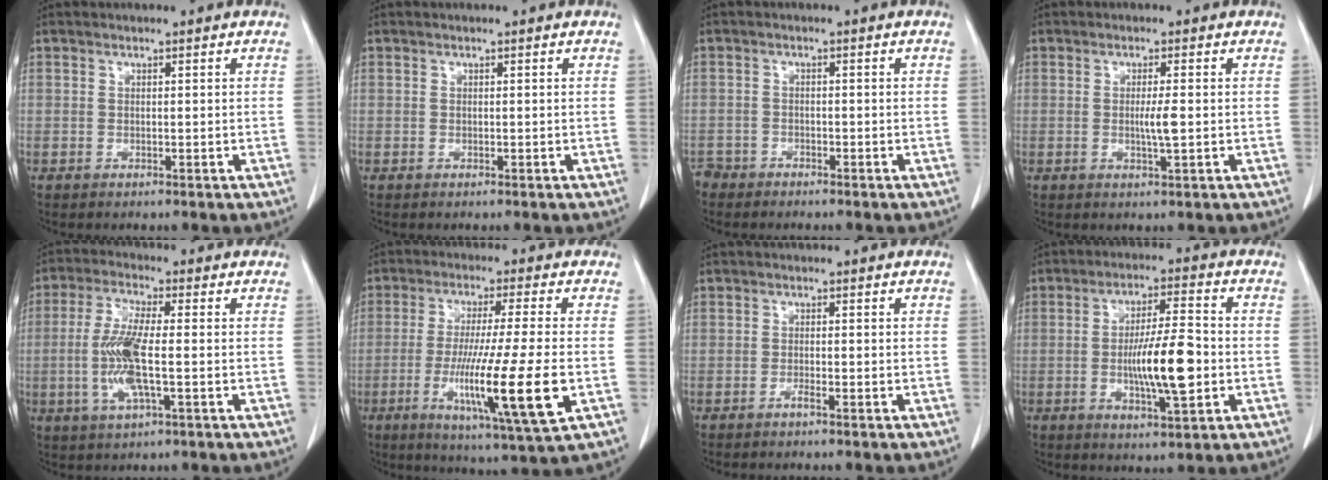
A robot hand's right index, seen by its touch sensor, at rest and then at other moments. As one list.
[{"total": 0.0}, {"total": 3.1, "force": [-2.8, 1.3, -0.1], "torque": [0.001, 0.000, -0.054]}, {"total": 2.8, "force": [-0.2, -0.1, 2.8], "torque": [-0.052, -0.005, -0.004]}, {"total": 9.0, "force": [-1.4, 1.4, 8.8], "torque": [-0.191, -0.007, -0.030]}, {"total": 14.9, "force": [-3.8, -0.6, 14.4], "torque": [-0.265, -0.036, -0.066]}, {"total": 1.0, "force": [-0.7, -0.1, 0.6], "torque": [-0.011, 0.001, -0.013]}, {"total": 10.6, "force": [-1.8, 1.6, 10.3], "torque": [-0.182, -0.002, -0.030]}]